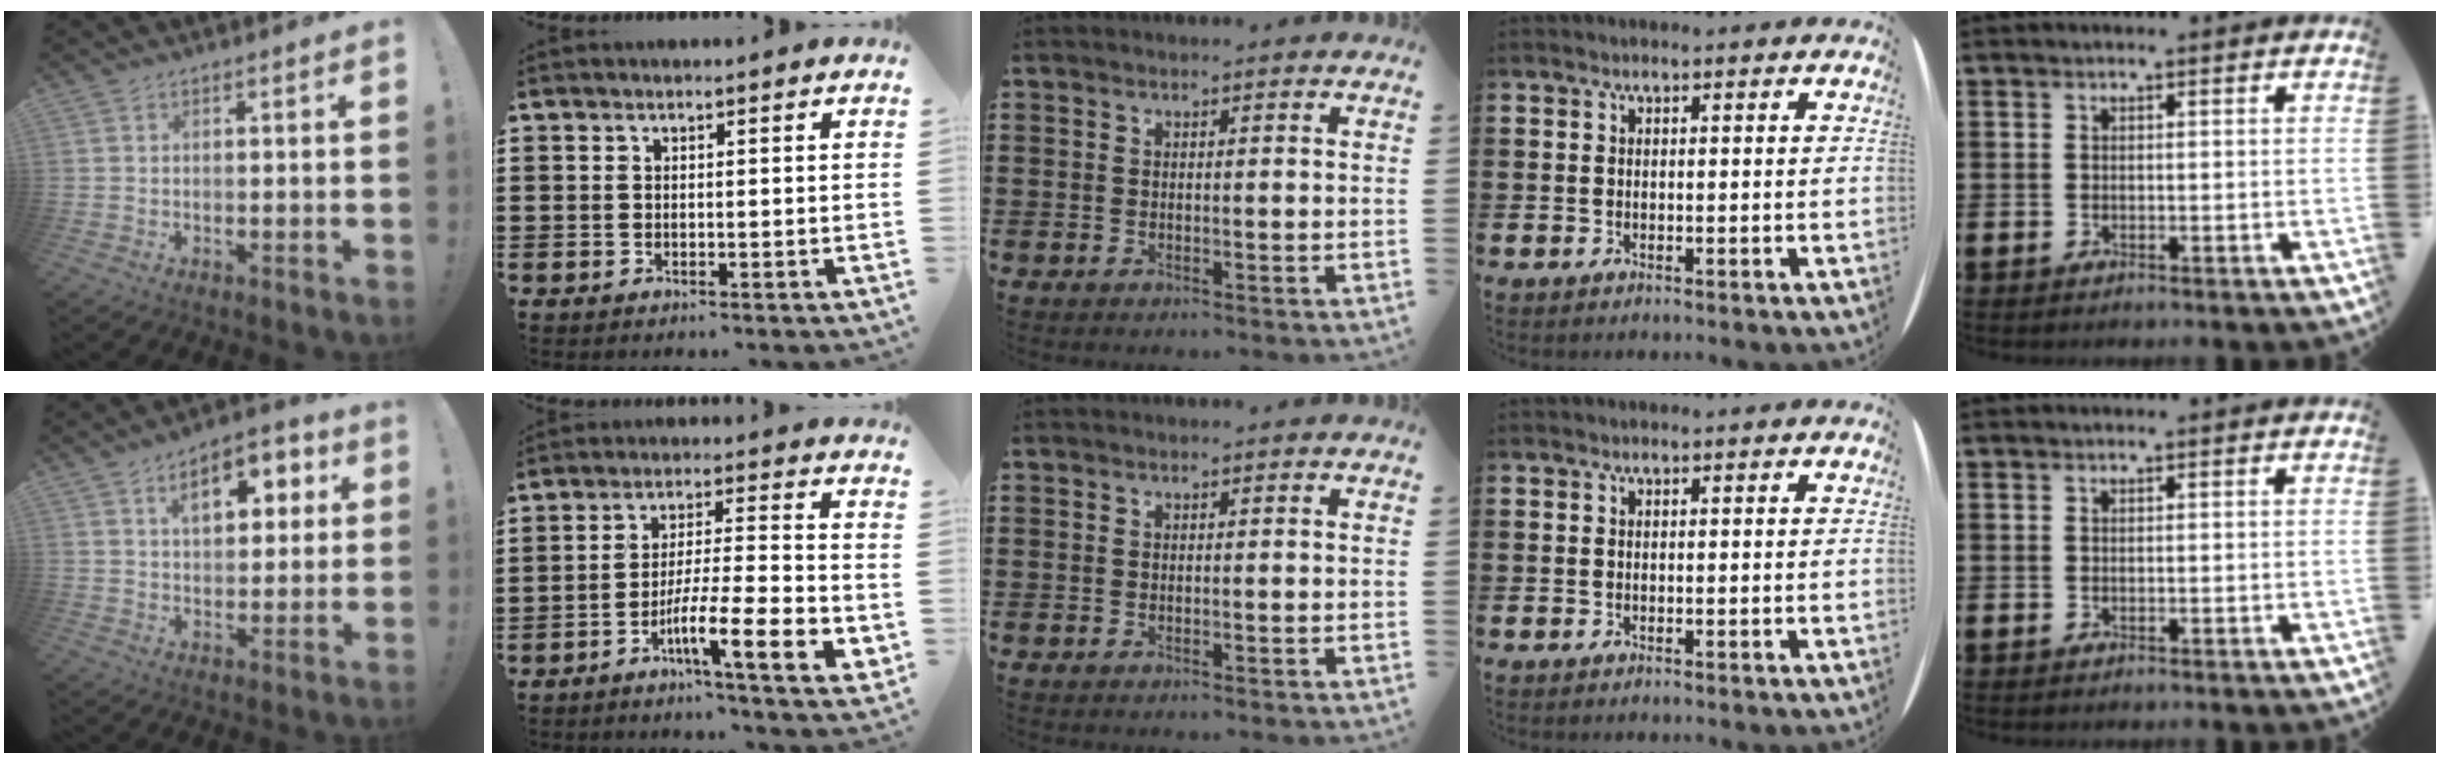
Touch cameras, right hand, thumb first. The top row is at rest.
{"thumb": {"total": 11.4, "force": [4.3, 6.5, 8.4], "torque": [-0.121, -0.003, 0.071]}, "index": {"total": 11.8, "force": [-5.3, 1.9, 10.4], "torque": [-0.189, 0.002, -0.095]}}